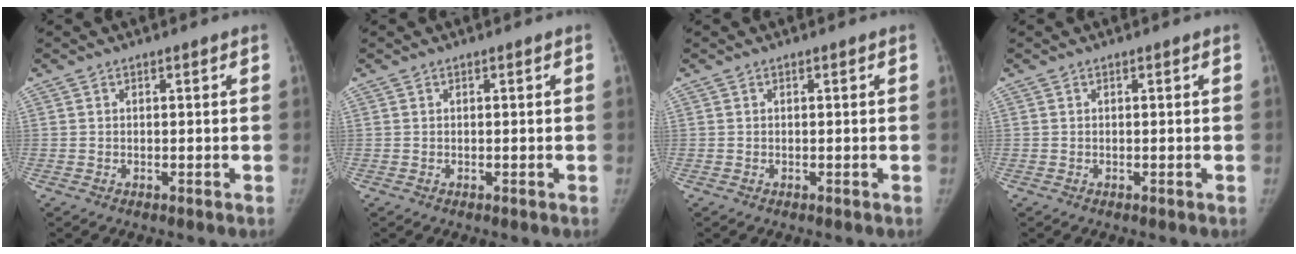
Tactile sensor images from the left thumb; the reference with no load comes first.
{"total": 0.0}
{"total": 0.0}
{"total": 0.0}